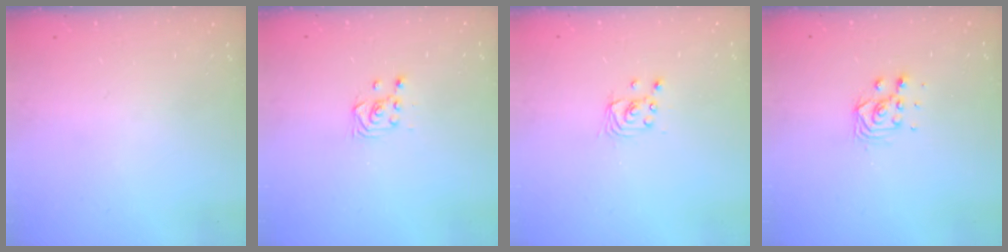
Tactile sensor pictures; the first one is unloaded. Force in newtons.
{"total": 3.7, "press": 3.5, "slide": 1.1}
{"total": 2.5, "press": 2.5, "slide": 0.1}
{"total": 7.3, "press": 7.3, "slide": 0.4}